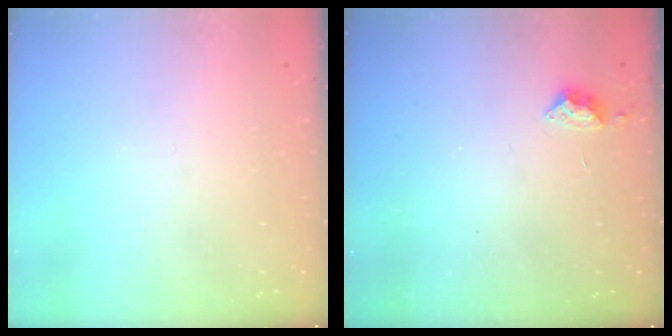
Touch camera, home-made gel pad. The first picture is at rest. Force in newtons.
{"total": 4.7, "press": 4.6, "slide": 0.7}